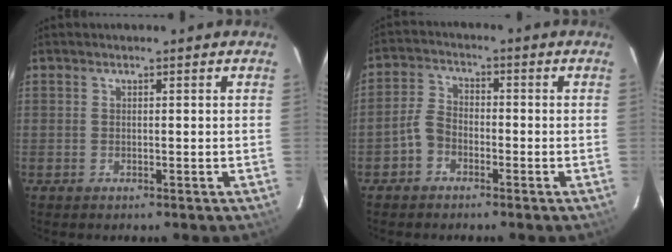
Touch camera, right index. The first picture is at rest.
{"total": 4.4, "force": [-2.5, 3.0, 2.0], "torque": [-0.042, 0.015, -0.050]}